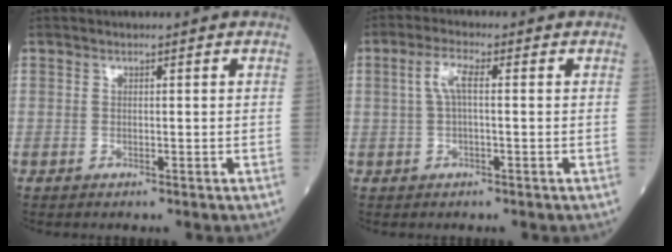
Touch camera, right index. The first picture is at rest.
{"total": 3.6, "force": [0.5, 0.7, 3.4], "torque": [-0.074, 0.013, 0.011]}